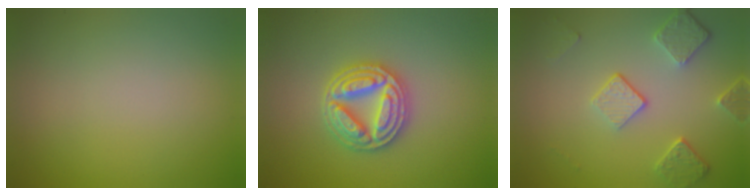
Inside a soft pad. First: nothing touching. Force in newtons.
{"total": 4.9, "press": 4.9, "slide": 0.8}
{"total": 4.0, "press": 3.0, "slide": 2.6}